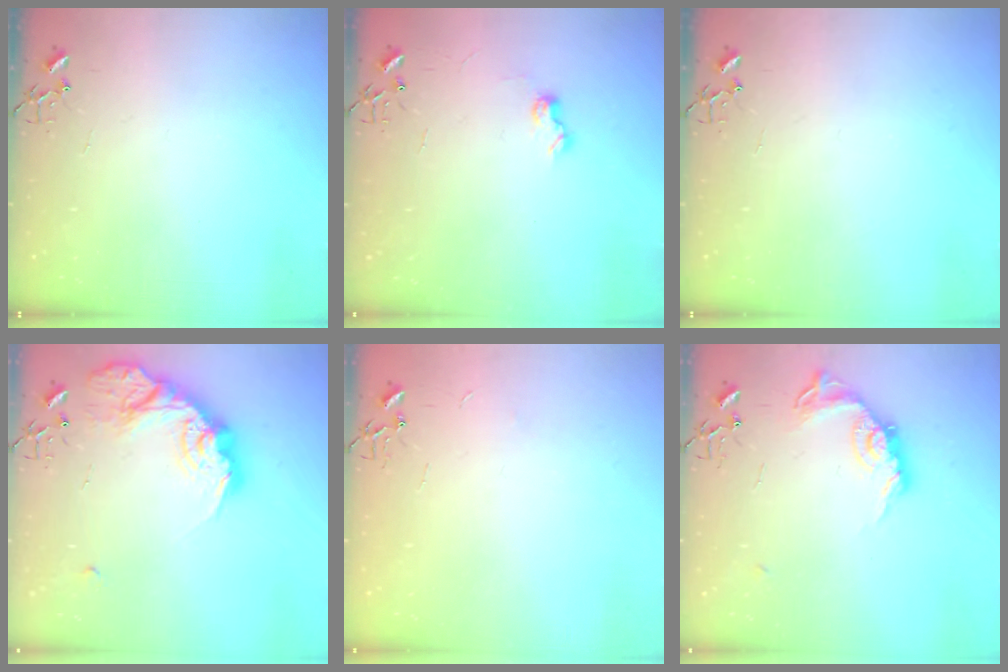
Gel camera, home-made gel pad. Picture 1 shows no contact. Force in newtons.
{"total": 7.2, "press": 7.2, "slide": 0.6}
{"total": 0.0}
{"total": 19.4, "press": 19.3, "slide": 1.5}
{"total": 2.4, "press": 2.4, "slide": 0.3}
{"total": 14.2, "press": 14.2, "slide": 0.6}